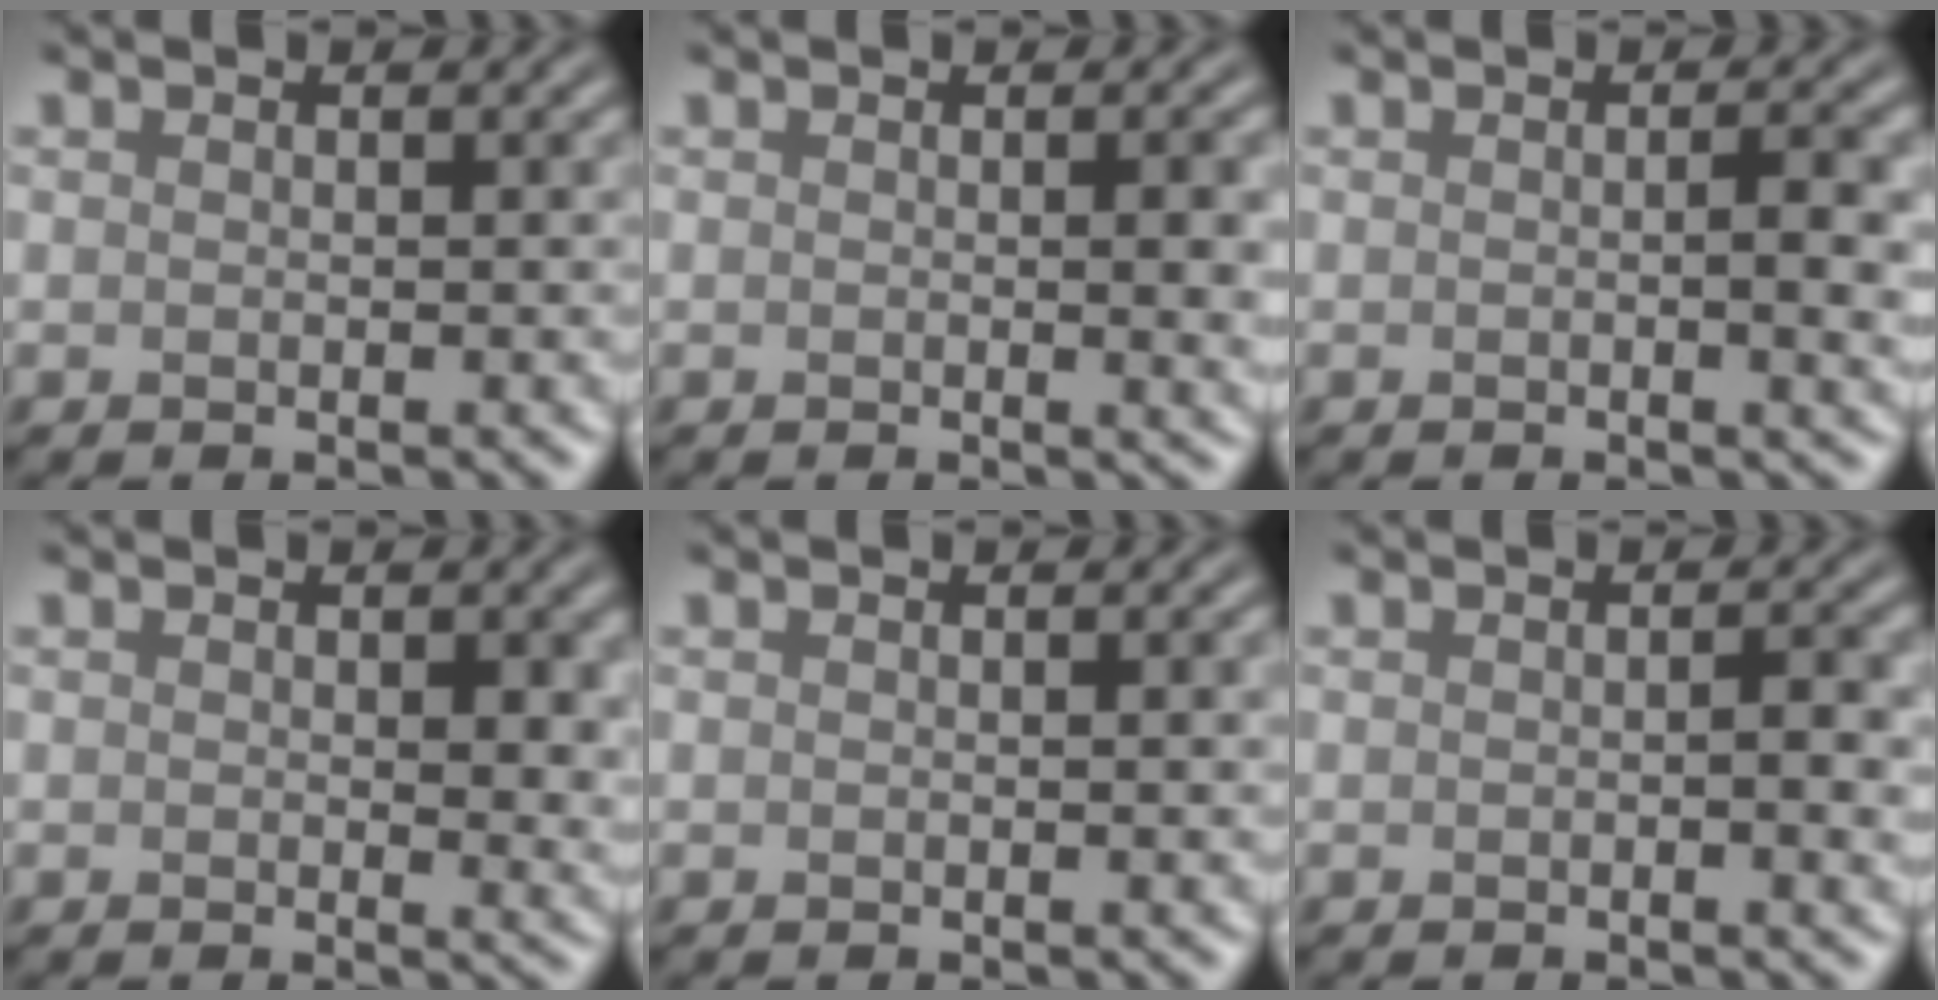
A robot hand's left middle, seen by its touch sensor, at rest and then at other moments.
{"total": 2.6, "force": [0.1, 0.6, 2.6], "torque": [-0.028, -0.001, -0.001]}
{"total": 2.7, "force": [0.0, 0.5, 2.7], "torque": [-0.038, 0.000, -0.002]}
{"total": 2.5, "force": [0.5, 1.2, 2.2], "torque": [-0.022, -0.005, 0.006]}
{"total": 0.8, "force": [0.1, 0.1, 0.7], "torque": [-0.010, 0.003, 0.000]}
{"total": 1.8, "force": [-0.2, 0.3, 1.7], "torque": [-0.027, -0.001, -0.002]}